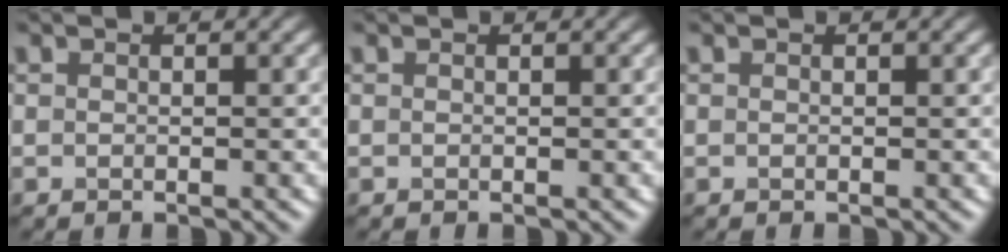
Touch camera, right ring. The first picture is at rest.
{"total": 0.0}
{"total": 0.0}